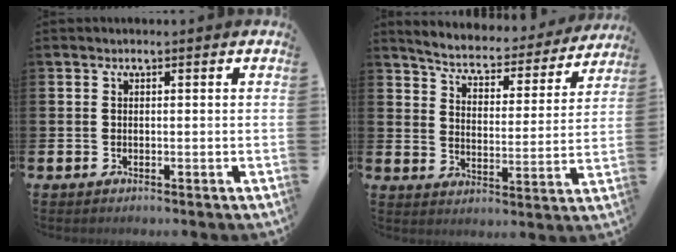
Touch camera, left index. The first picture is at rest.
{"total": 4.9, "force": [4.7, 1.2, 1.1], "torque": [-0.048, -0.041, 0.073]}